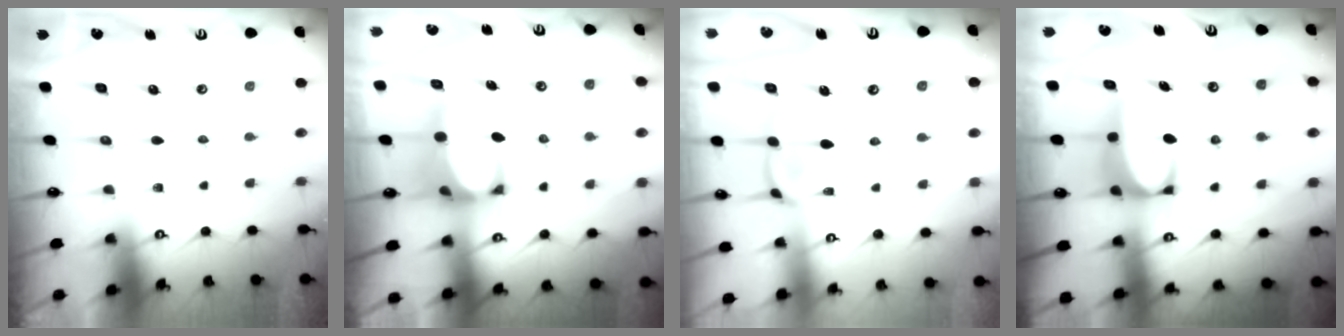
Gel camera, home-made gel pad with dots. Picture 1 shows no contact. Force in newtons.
{"total": 2.6, "press": 2.3, "slide": 1.1}
{"total": 4.3, "press": 4.1, "slide": 1.4}
{"total": 4.0, "press": 3.9, "slide": 0.9}